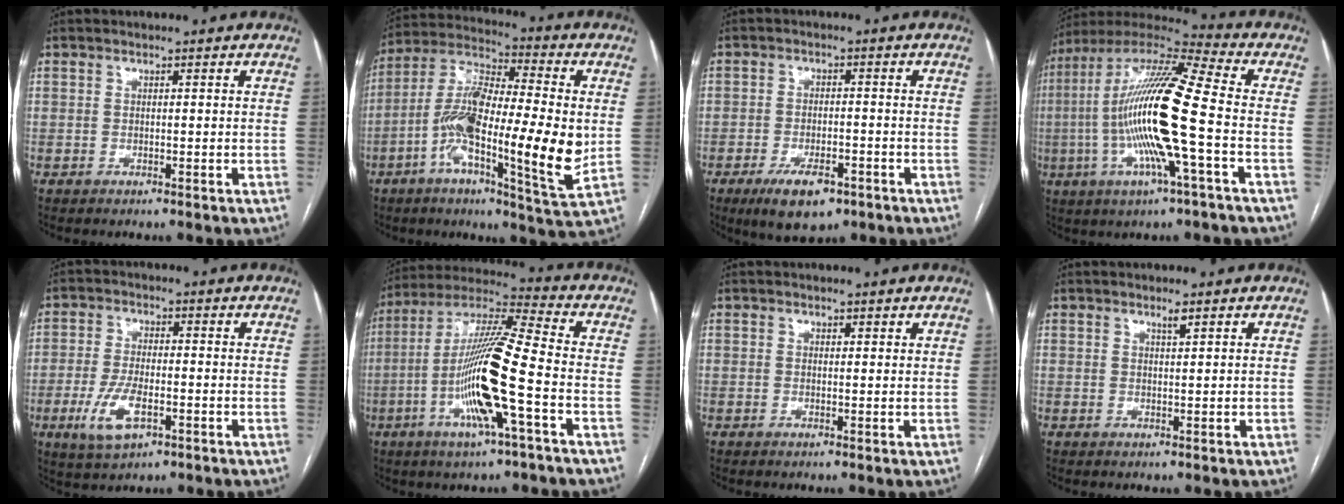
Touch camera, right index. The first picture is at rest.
{"total": 18.8, "force": [-2.7, 3.4, 18.3], "torque": [-0.339, 0.002, -0.055]}
{"total": 7.3, "force": [-4.3, 3.2, 4.9], "torque": [-0.085, -0.006, -0.064]}
{"total": 19.3, "force": [-2.7, 0.9, 19.1], "torque": [-0.370, 0.000, -0.060]}
{"total": 7.3, "force": [-2.8, 3.0, 6.1], "torque": [-0.129, -0.008, -0.047]}
{"total": 16.4, "force": [-4.3, 0.2, 15.8], "torque": [-0.307, -0.004, -0.086]}
{"total": 1.0, "force": [0.8, 0.4, 0.3], "torque": [-0.003, 0.002, 0.010]}
{"total": 1.1, "force": [0.8, 0.0, 0.8], "torque": [-0.016, -0.003, 0.016]}